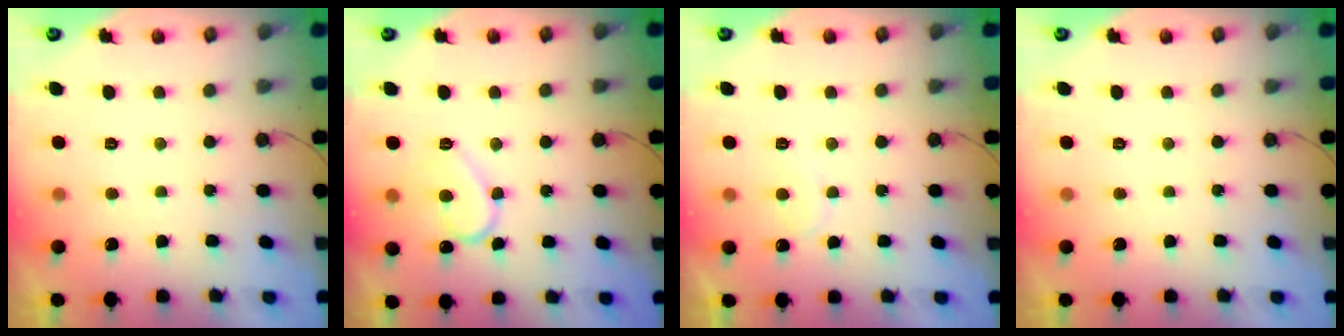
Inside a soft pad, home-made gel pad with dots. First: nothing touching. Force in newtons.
{"total": 11.4, "press": 11.4, "slide": 0.6}
{"total": 7.0, "press": 6.9, "slide": 0.6}
{"total": 0.0}